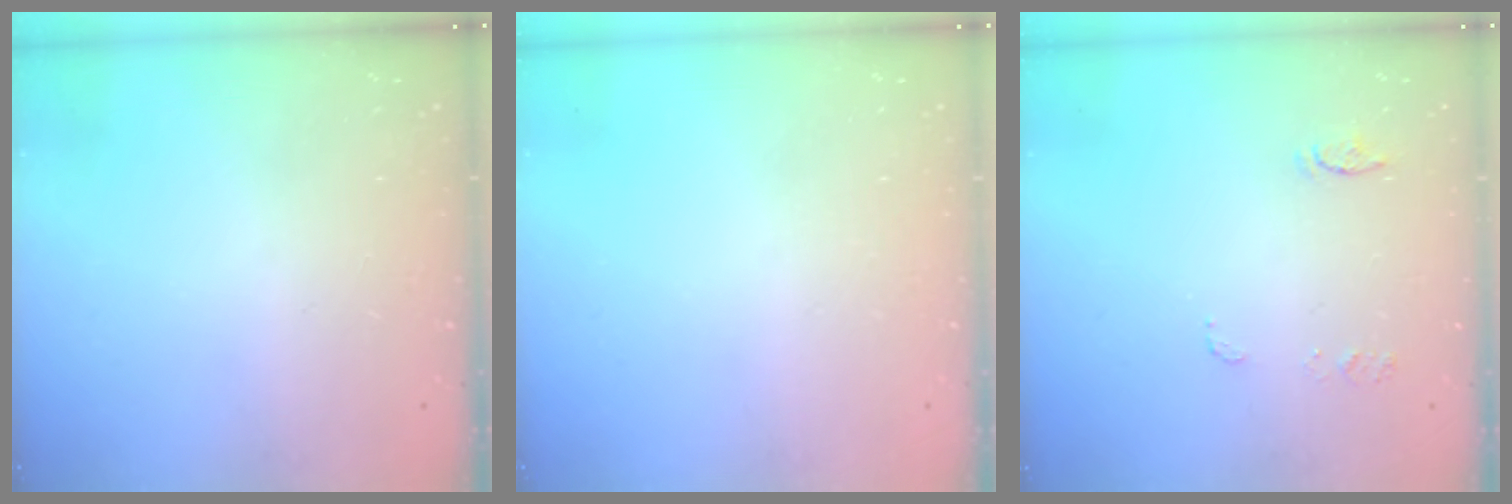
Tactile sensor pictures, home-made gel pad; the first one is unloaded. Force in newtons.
{"total": 0.0}
{"total": 6.9, "press": 6.9, "slide": 0.5}